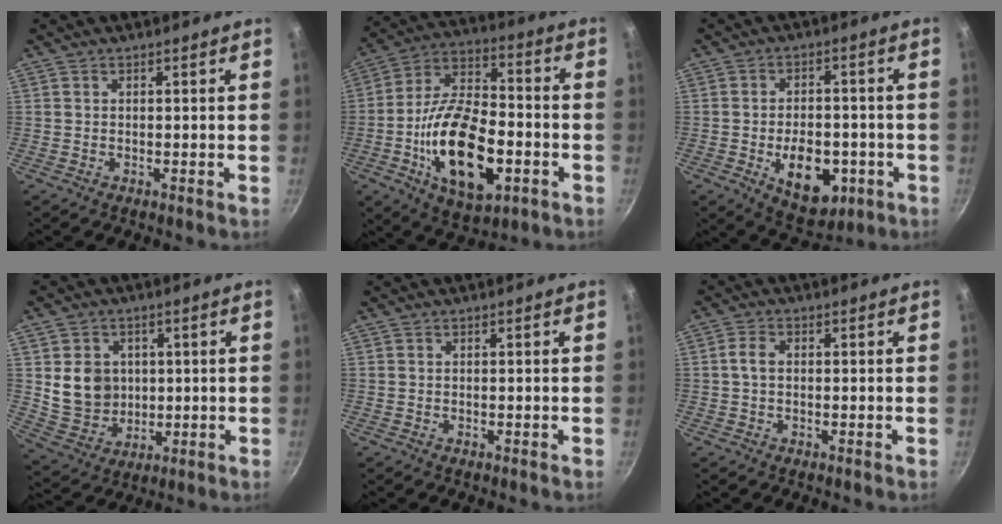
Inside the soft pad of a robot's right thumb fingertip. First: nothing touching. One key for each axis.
{"total": 21.8, "fx": -6.0, "fy": 11.2, "fz": 17.7, "tx": -0.301, "ty": 0.029, "tz": -0.105}
{"total": 12.9, "fx": -3.8, "fy": 7.9, "fz": 9.4, "tx": -0.100, "ty": 0.008, "tz": -0.041}
{"total": 9.9, "fx": 1.4, "fy": 8.5, "fz": 4.9, "tx": -0.061, "ty": -0.011, "tz": 0.042}
{"total": 0.0}
{"total": 2.7, "fx": 0.1, "fy": 1.9, "fz": 2.0, "tx": -0.040, "ty": 0.010, "tz": -0.002}